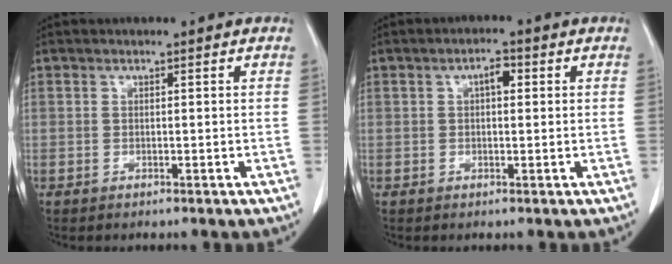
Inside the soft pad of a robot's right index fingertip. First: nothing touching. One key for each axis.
{"total": 2.4, "fx": 0.6, "fy": 1.1, "fz": 2.1, "tx": -0.032, "ty": 0.009, "tz": 0.008}